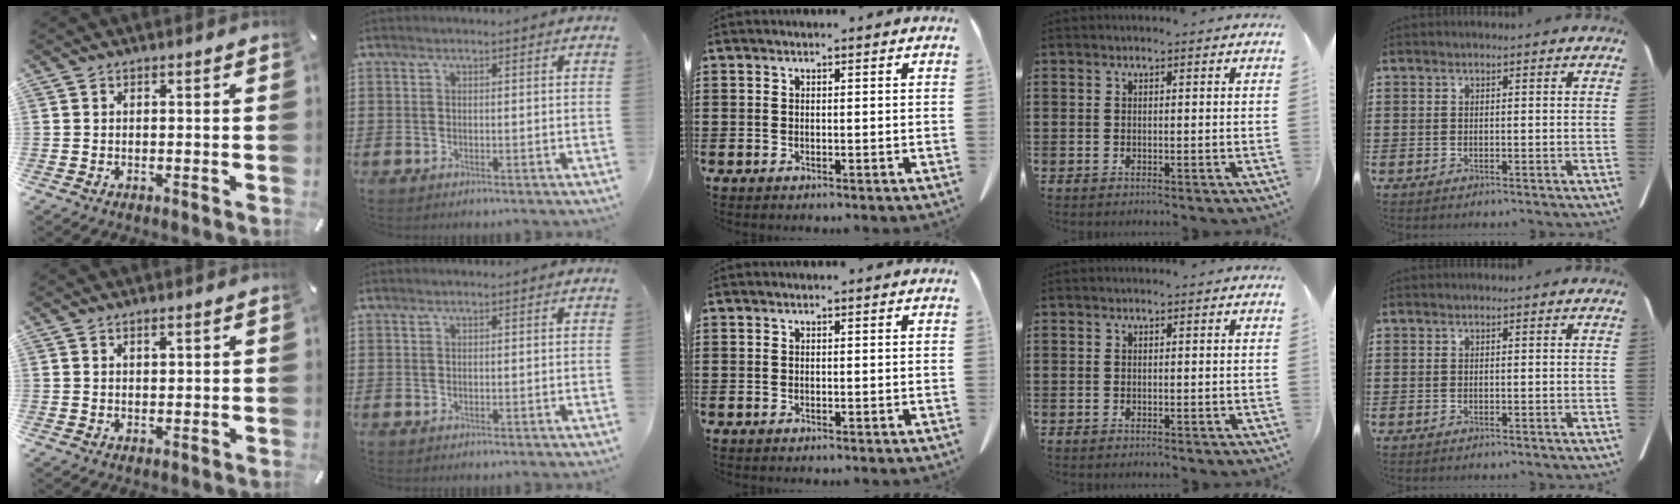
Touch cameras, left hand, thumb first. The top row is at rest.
{"thumb": {"total": 1.2, "force": [0.6, 0.6, 0.8], "torque": [-0.017, 0.002, 0.010]}}